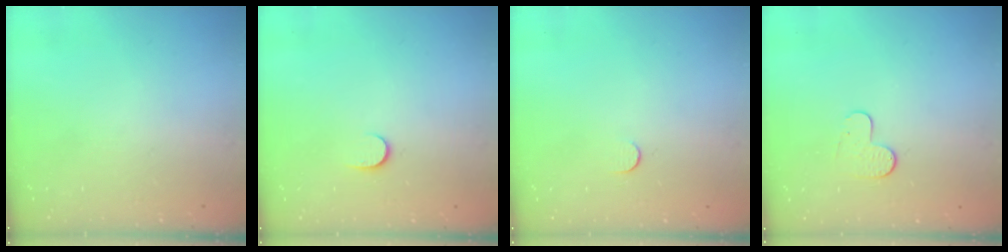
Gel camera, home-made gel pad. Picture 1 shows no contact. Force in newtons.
{"total": 5.6, "press": 5.6, "slide": 0.7}
{"total": 3.8, "press": 3.8, "slide": 0.3}
{"total": 5.3, "press": 5.3, "slide": 0.4}